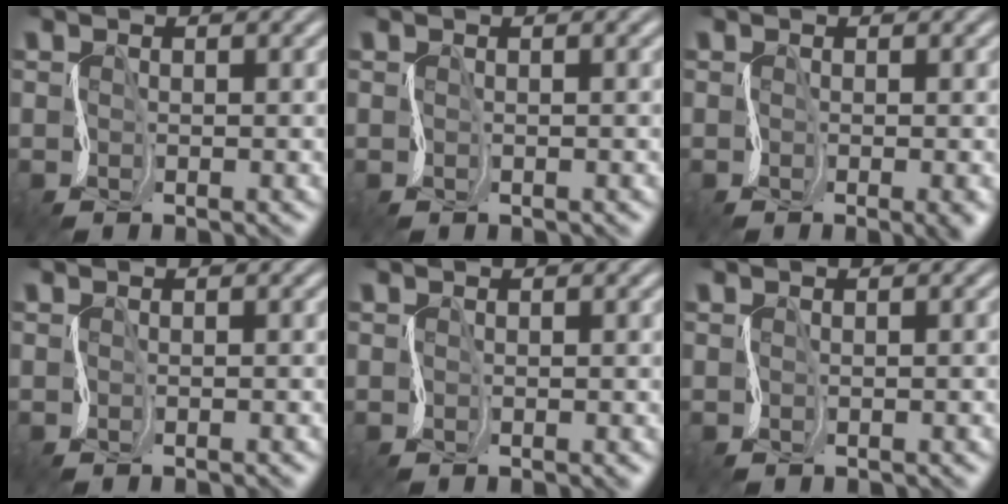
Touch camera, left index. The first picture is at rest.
{"total": 0.8, "force": [0.5, 0.5, 0.5], "torque": [0.003, 0.004, -0.007]}
{"total": 3.4, "force": [-1.1, 1.3, 3.0], "torque": [-0.036, -0.006, -0.003]}
{"total": 0.8, "force": [-0.7, 0.0, 0.2], "torque": [0.001, 0.006, -0.007]}
{"total": 0.7, "force": [-0.4, 0.2, 0.6], "torque": [-0.002, 0.002, -0.002]}
{"total": 0.6, "force": [-0.3, 0.3, 0.4], "torque": [0.004, 0.006, -0.006]}